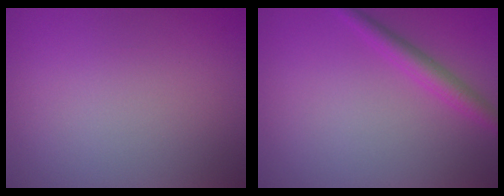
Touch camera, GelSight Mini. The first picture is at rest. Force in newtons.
{"total": 2.3, "press": 2.3, "slide": 0.1}